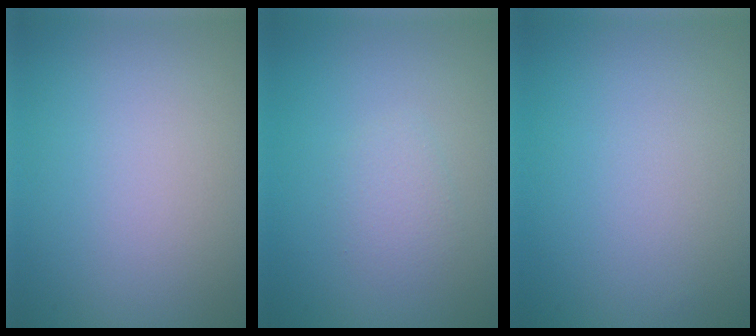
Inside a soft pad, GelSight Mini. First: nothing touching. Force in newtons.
{"total": 1.4, "press": 1.4, "slide": 0.1}
{"total": 0.0}